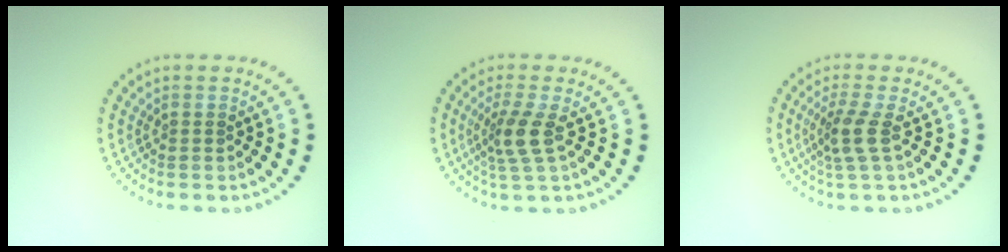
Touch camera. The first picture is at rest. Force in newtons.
{"total": 2.9, "press": 2.2, "slide": 1.9}
{"total": 2.6, "press": 2.0, "slide": 1.6}